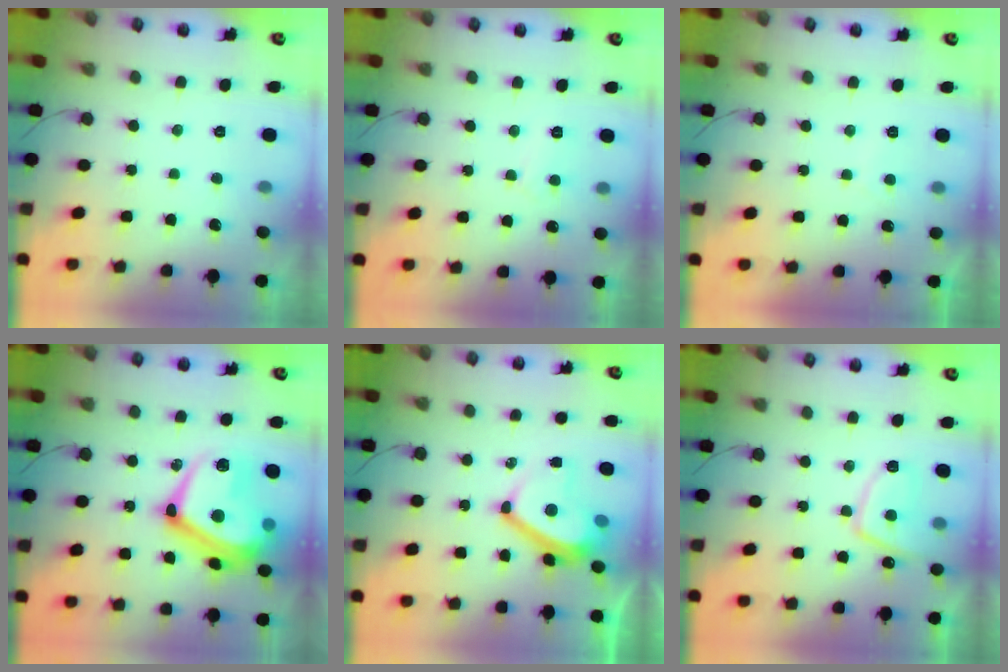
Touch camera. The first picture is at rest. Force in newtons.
{"total": 4.8, "press": 4.7, "slide": 0.4}
{"total": 1.9, "press": 1.7, "slide": 0.7}
{"total": 24.3, "press": 24.3, "slide": 1.5}
{"total": 9.8, "press": 9.7, "slide": 1.6}
{"total": 10.5, "press": 10.4, "slide": 1.1}